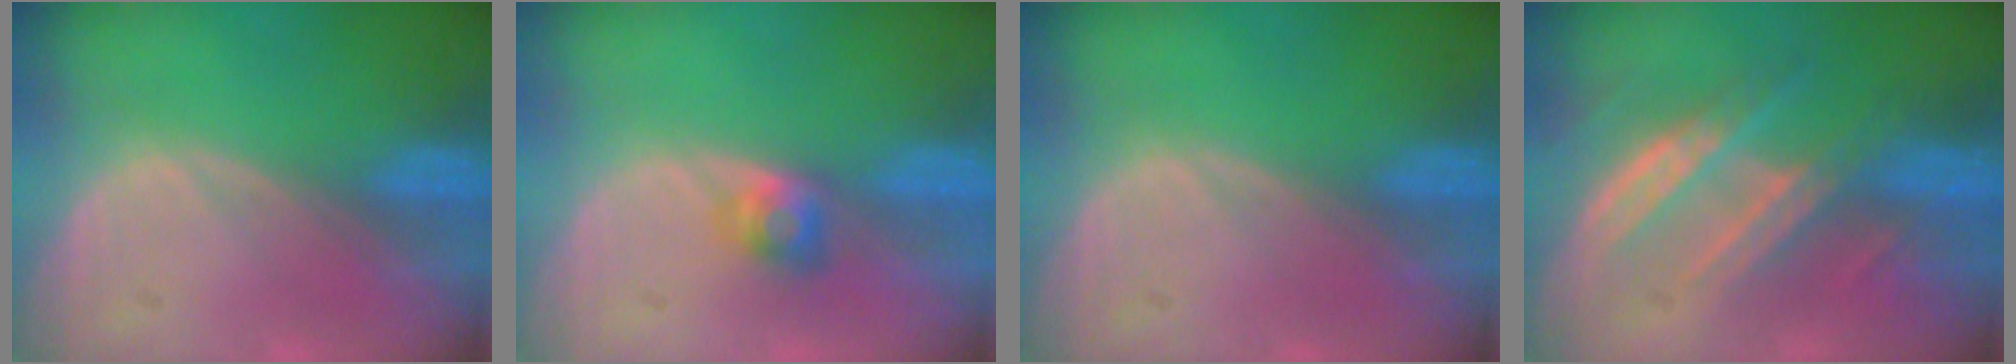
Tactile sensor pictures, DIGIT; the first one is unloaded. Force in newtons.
{"total": 2.6, "press": 2.4, "slide": 1.0}
{"total": 0.0}
{"total": 7.2, "press": 6.7, "slide": 2.7}